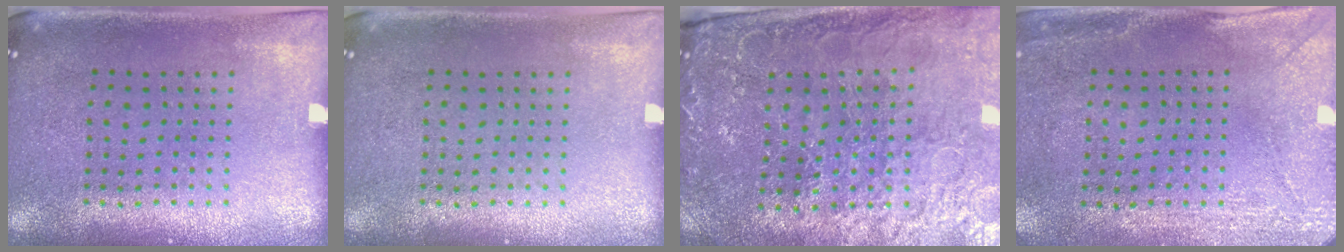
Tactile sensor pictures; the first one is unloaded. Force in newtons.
{"total": 0.0}
{"total": 3.2, "press": 3.1, "slide": 0.4}
{"total": 2.9, "press": 2.3, "slide": 1.8}